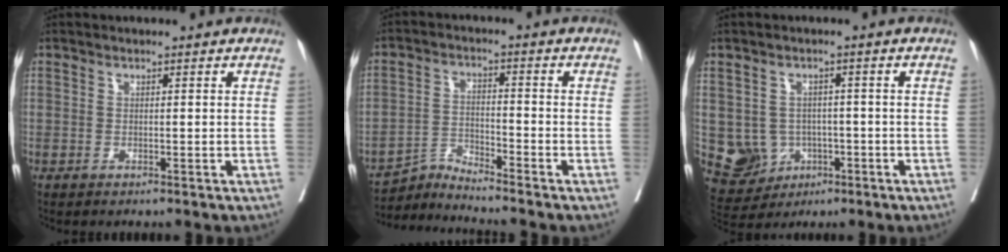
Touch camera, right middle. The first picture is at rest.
{"total": 4.9, "force": [-4.4, -1.9, -1.1], "torque": [0.006, -0.013, -0.081]}
{"total": 7.0, "force": [-1.5, 6.5, 2.0], "torque": [-0.041, 0.010, -0.010]}